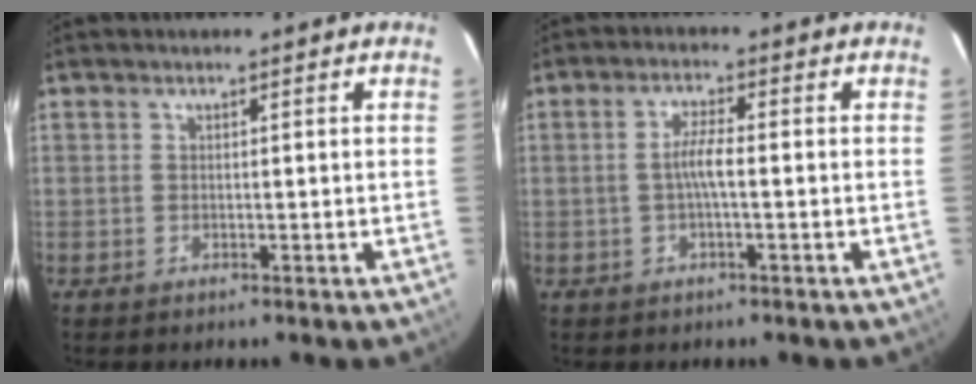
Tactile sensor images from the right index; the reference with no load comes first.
{"total": 3.6, "force": [-0.6, 0.3, 3.5], "torque": [-0.069, 0.005, -0.011]}